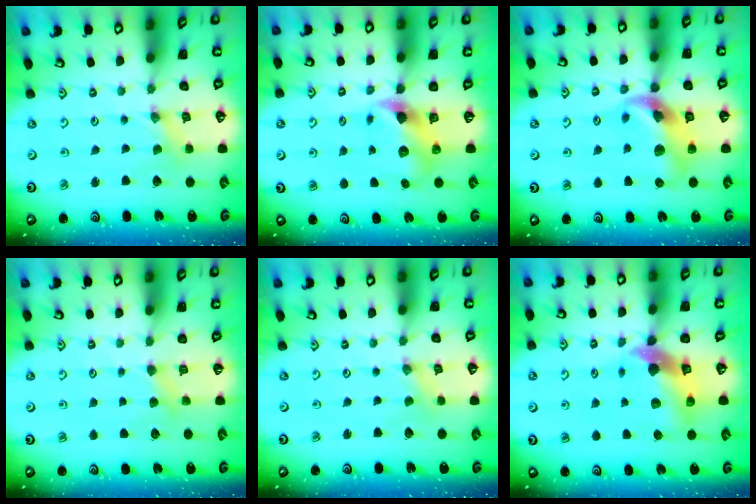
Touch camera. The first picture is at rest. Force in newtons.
{"total": 6.9, "press": 6.9, "slide": 0.9}
{"total": 11.8, "press": 11.7, "slide": 1.6}
{"total": 4.9, "press": 4.9, "slide": 0.5}
{"total": 0.0}
{"total": 9.7, "press": 9.5, "slide": 1.6}